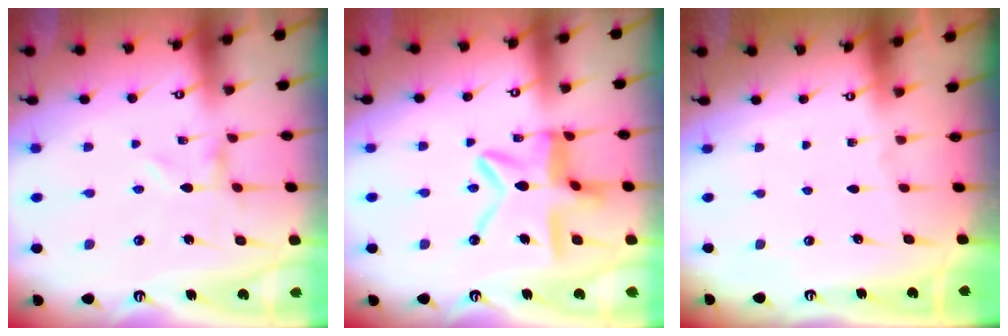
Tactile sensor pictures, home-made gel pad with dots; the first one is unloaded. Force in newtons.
{"total": 16.1, "press": 16.1, "slide": 1.5}
{"total": 0.0}